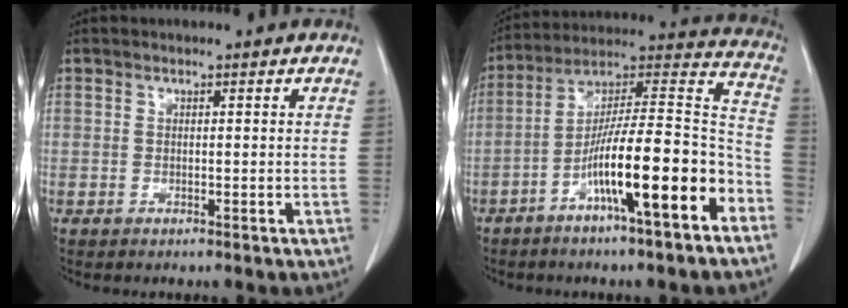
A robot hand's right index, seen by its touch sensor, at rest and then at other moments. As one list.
[{"total": 18.3, "force": [-8.3, 1.8, 16.3], "torque": [-0.257, 0.015, -0.136]}]